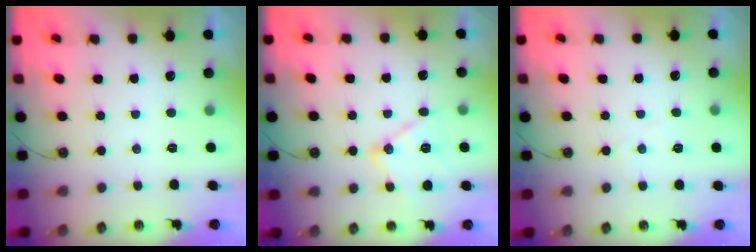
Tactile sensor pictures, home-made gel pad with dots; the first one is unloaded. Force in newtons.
{"total": 12.8, "press": 12.7, "slide": 0.8}
{"total": 3.6, "press": 3.5, "slide": 0.6}